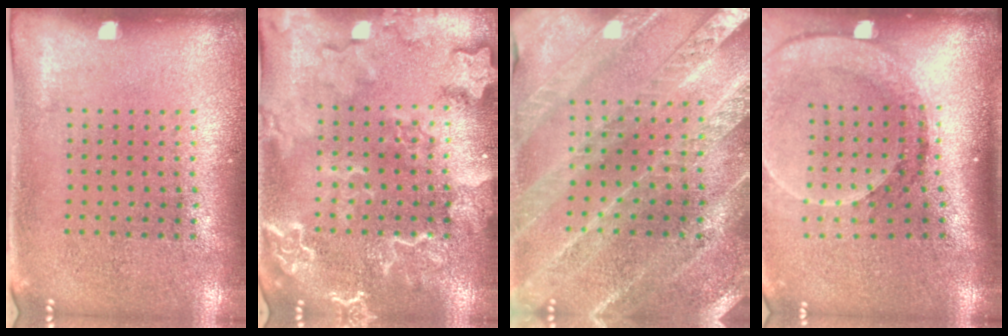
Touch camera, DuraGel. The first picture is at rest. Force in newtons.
{"total": 2.8, "press": 2.8, "slide": 0.4}
{"total": 2.4, "press": 2.4, "slide": 0.3}
{"total": 2.8, "press": 2.1, "slide": 1.8}